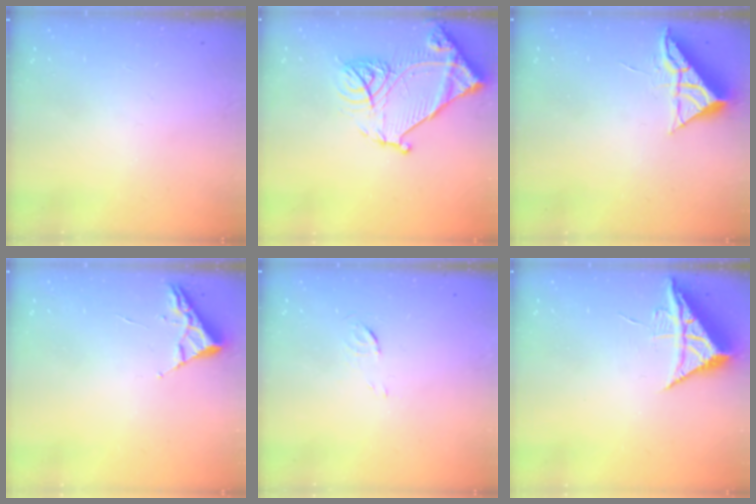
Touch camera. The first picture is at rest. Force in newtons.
{"total": 16.4, "press": 16.3, "slide": 1.6}
{"total": 6.4, "press": 6.4, "slide": 0.2}
{"total": 2.6, "press": 2.6, "slide": 0.3}
{"total": 3.3, "press": 3.3, "slide": 0.4}
{"total": 7.7, "press": 7.7, "slide": 0.4}